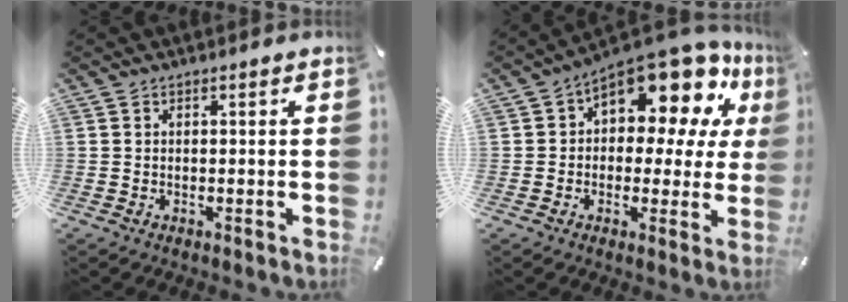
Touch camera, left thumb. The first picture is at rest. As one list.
[{"total": 14.8, "force": [9.5, 7.5, 8.4], "torque": [-0.123, -0.085, 0.164]}]